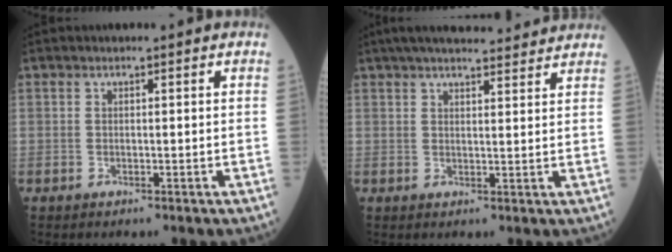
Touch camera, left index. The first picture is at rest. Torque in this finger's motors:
{"motor_torque": [1.07, -1.07, 0.08, 0.01]}